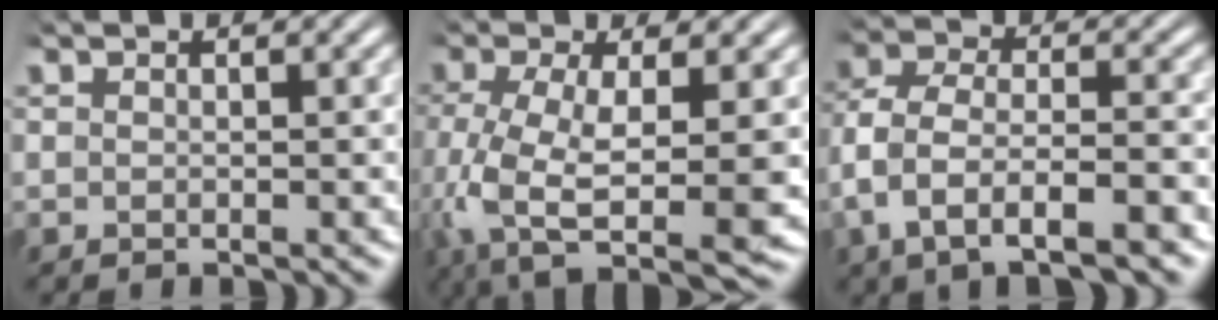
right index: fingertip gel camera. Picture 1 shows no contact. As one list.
[{"total": 10.9, "force": [-4.3, 6.2, 8.0], "torque": [-0.187, -0.068, -0.040]}, {"total": 7.2, "force": [-2.7, 4.5, 4.9], "torque": [-0.113, -0.030, -0.037]}]